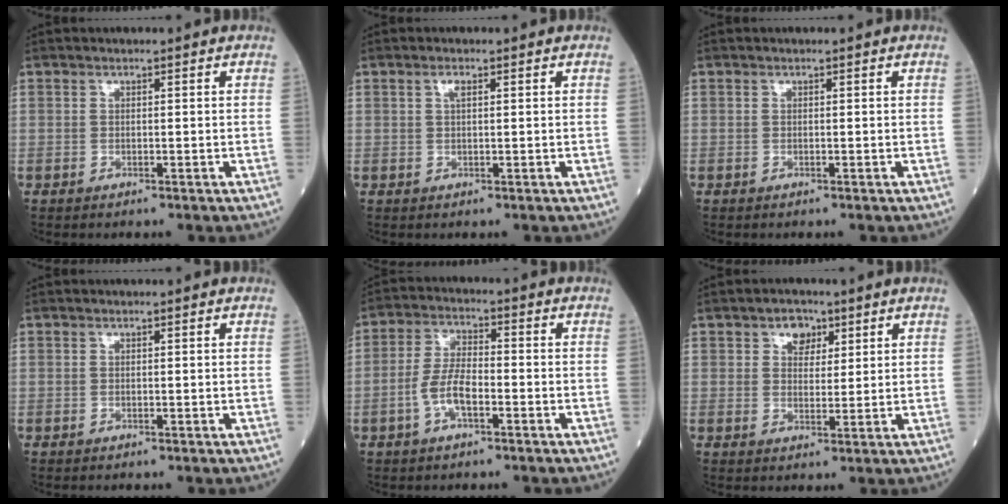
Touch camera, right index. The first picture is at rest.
{"total": 1.1, "force": [0.5, 0.3, 1.0], "torque": [-0.020, 0.002, 0.007]}
{"total": 0.0}
{"total": 0.0}
{"total": 6.0, "force": [-2.3, 2.0, 5.2], "torque": [-0.110, 0.007, -0.048]}
{"total": 3.7, "force": [2.0, 2.6, 1.8], "torque": [-0.024, 0.007, 0.031]}